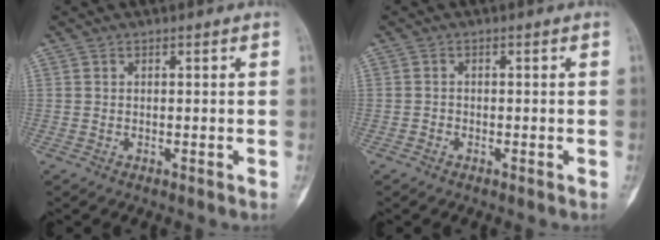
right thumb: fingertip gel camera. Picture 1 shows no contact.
{"total": 0.8, "force": [-0.5, 0.6, 0.1], "torque": [0.000, 0.003, -0.015]}